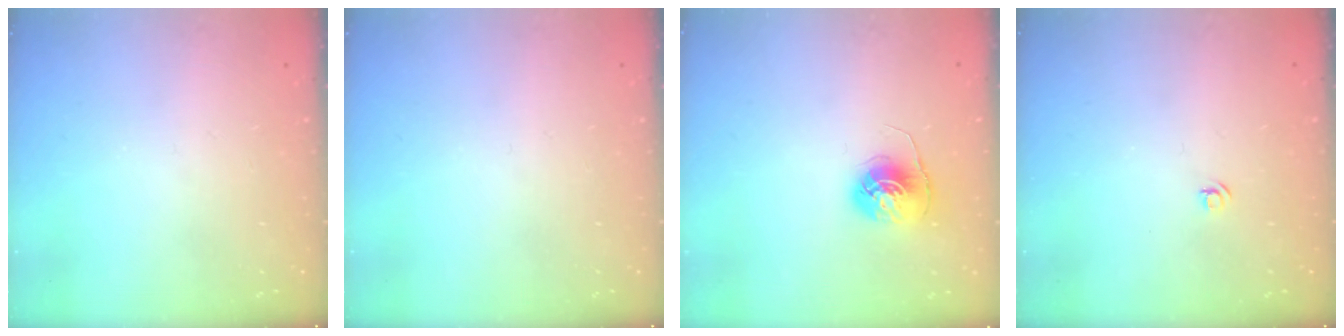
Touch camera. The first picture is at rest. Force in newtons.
{"total": 0.0}
{"total": 6.1, "press": 6.1, "slide": 0.4}
{"total": 3.5, "press": 3.4, "slide": 0.5}